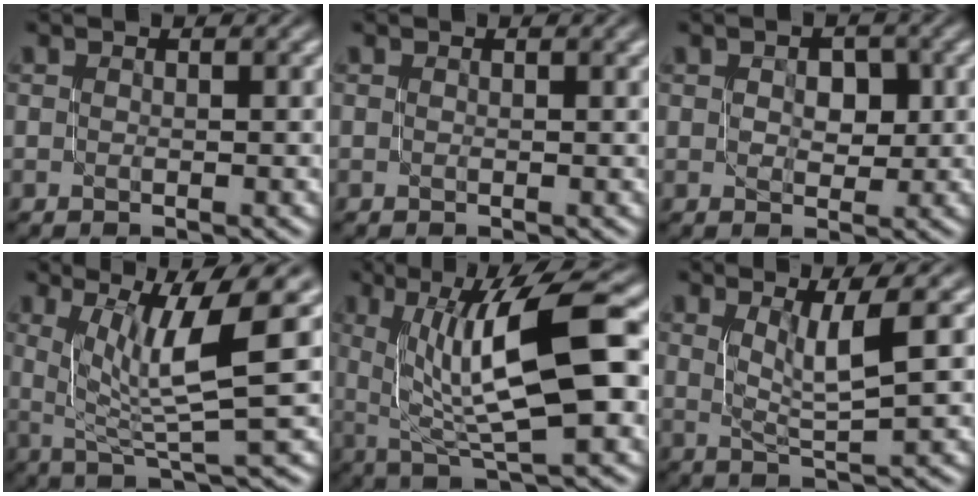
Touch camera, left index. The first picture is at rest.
{"total": 0.9, "force": [0.2, 0.3, 0.8], "torque": [-0.006, 0.001, 0.001]}
{"total": 2.3, "force": [0.4, 1.7, 1.4], "torque": [-0.018, 0.000, 0.008]}
{"total": 7.2, "force": [1.9, 1.1, 6.9], "torque": [-0.106, -0.001, 0.036]}
{"total": 10.3, "force": [1.5, 2.6, 9.8], "torque": [-0.147, 0.007, 0.030]}
{"total": 3.6, "force": [1.3, 0.5, 3.3], "torque": [-0.058, -0.003, 0.029]}